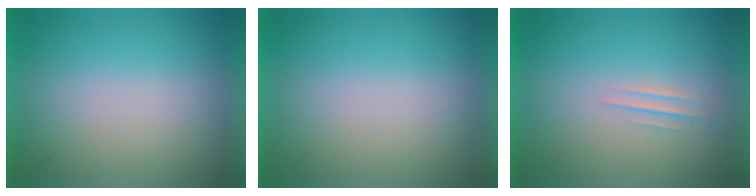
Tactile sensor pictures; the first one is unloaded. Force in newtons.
{"total": 0.0}
{"total": 1.1}